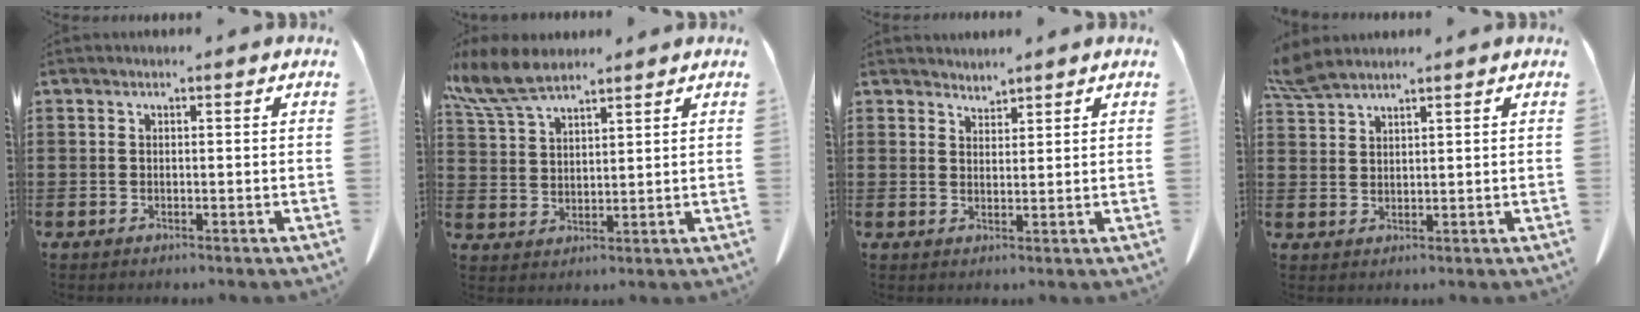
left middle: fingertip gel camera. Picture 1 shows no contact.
{"total": 7.3, "force": [5.8, 2.3, 3.9], "torque": [-0.100, -0.009, 0.107]}
{"total": 2.0, "force": [2.0, 0.1, -0.3], "torque": [0.001, -0.003, 0.039]}
{"total": 3.6, "force": [3.2, 0.5, 1.5], "torque": [-0.041, -0.007, 0.061]}